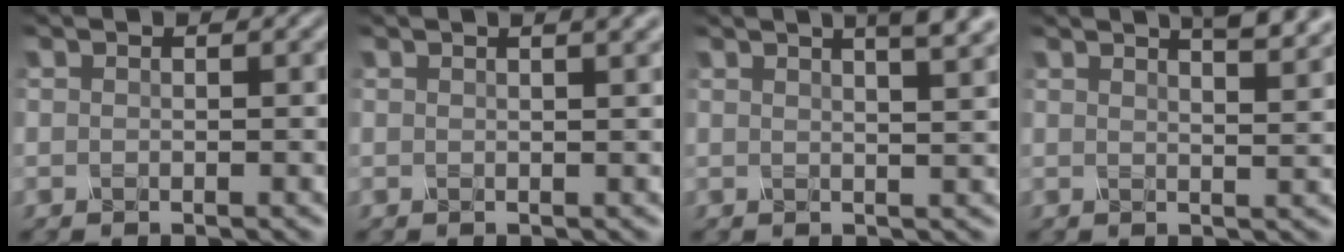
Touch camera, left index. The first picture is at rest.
{"total": 3.1, "force": [1.8, 1.2, 2.2], "torque": [-0.007, 0.012, 0.002]}
{"total": 5.5, "force": [3.5, 1.9, 3.9], "torque": [-0.023, 0.031, 0.015]}
{"total": 5.1, "force": [3.8, 1.5, 3.1], "torque": [-0.017, 0.023, 0.022]}